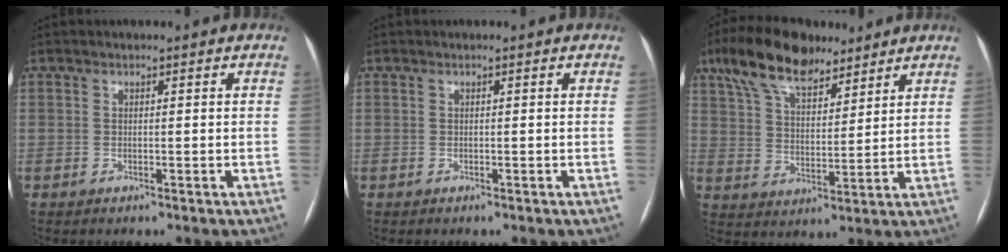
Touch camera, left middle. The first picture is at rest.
{"total": 0.0}
{"total": 13.3, "force": [9.7, 5.2, 7.5], "torque": [-0.146, 0.031, 0.177]}